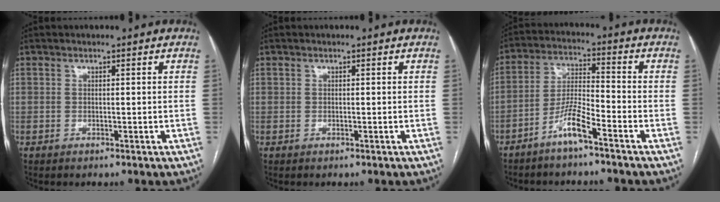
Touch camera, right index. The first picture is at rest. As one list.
[{"total": 0.0}, {"total": 6.6, "force": [-4.4, 0.5, 4.8], "torque": [-0.101, 0.004, -0.089]}]